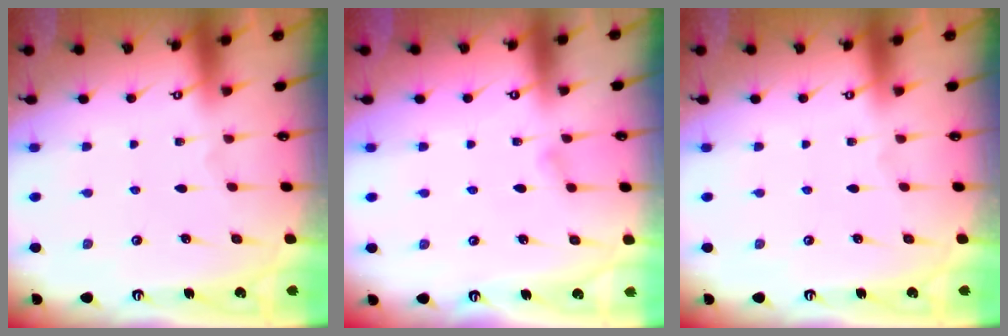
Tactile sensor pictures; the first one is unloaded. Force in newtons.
{"total": 4.4, "press": 4.3, "slide": 0.6}
{"total": 0.0}